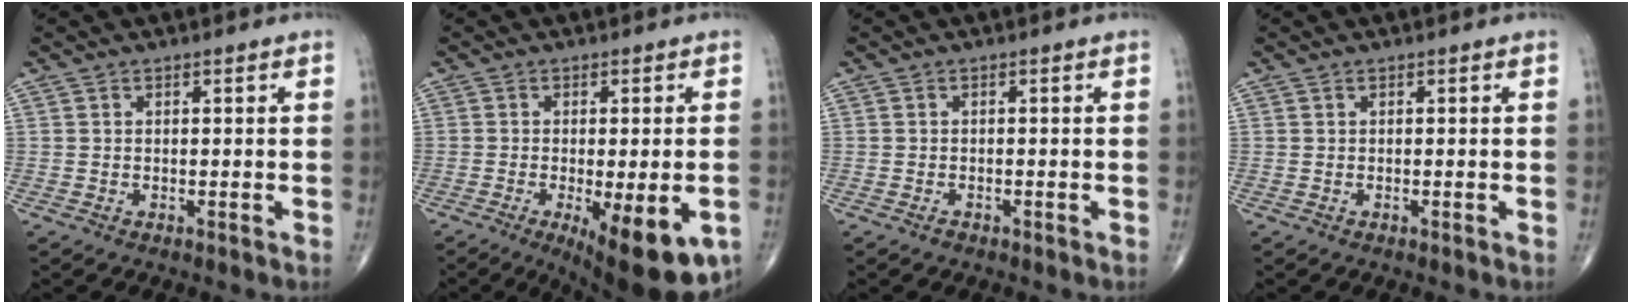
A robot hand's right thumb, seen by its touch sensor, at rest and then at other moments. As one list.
[{"total": 14.9, "force": [-6.2, 4.9, 12.6], "torque": [-0.142, -0.009, -0.076]}, {"total": 0.6, "force": [-0.5, 0.2, 0.2], "torque": [-0.001, 0.001, -0.010]}, {"total": 0.0}]